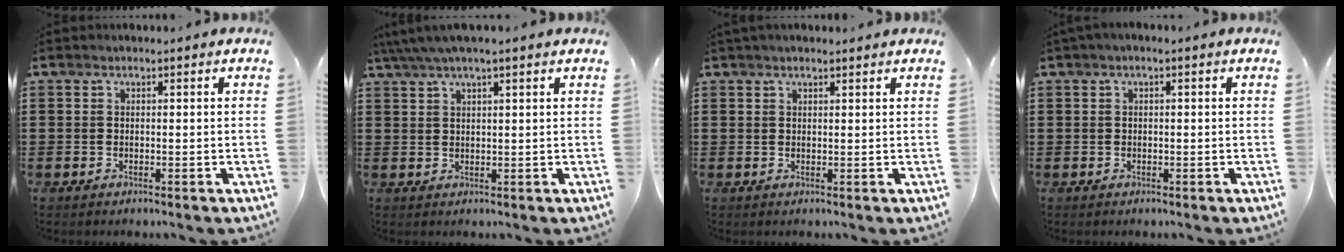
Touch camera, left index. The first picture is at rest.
{"total": 3.1, "force": [2.2, 0.3, 2.2], "torque": [-0.047, 0.004, 0.040]}
{"total": 1.3, "force": [1.1, 0.2, 0.6], "torque": [-0.012, 0.002, 0.021]}
{"total": 0.7, "force": [-0.2, 0.1, 0.7], "torque": [-0.011, -0.003, -0.002]}